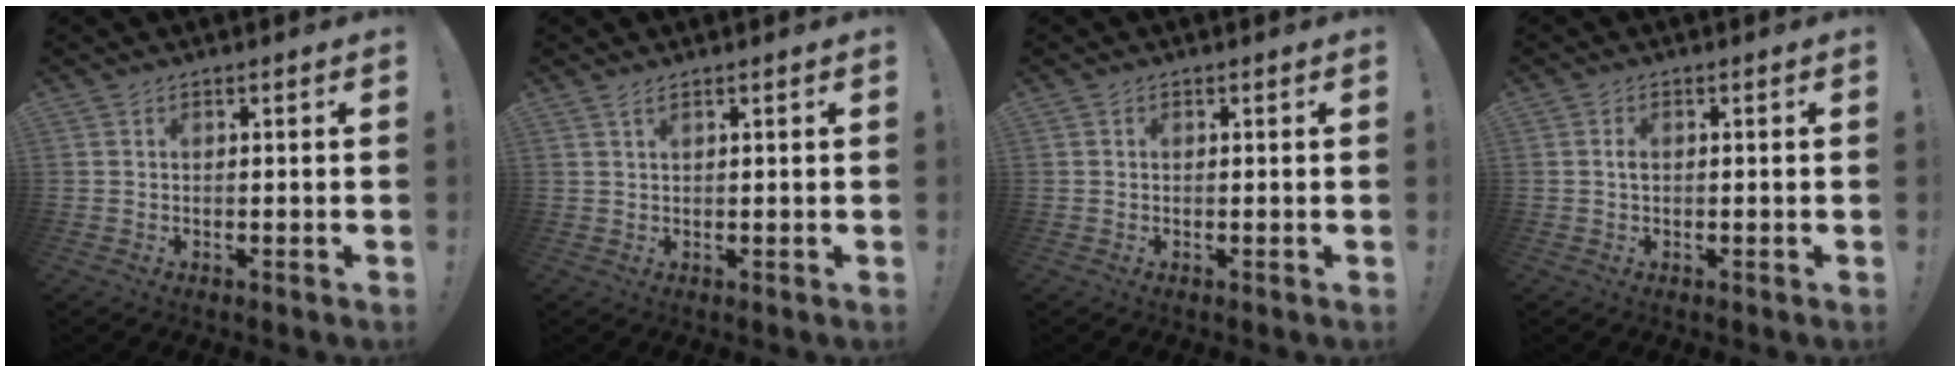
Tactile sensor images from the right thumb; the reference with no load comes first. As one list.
[{"total": 1.4, "force": [1.1, 0.2, 1.0], "torque": [-0.024, 0.000, 0.020]}, {"total": 0.0}, {"total": 1.2, "force": [-0.1, 0.8, 0.9], "torque": [-0.022, 0.006, -0.001]}]